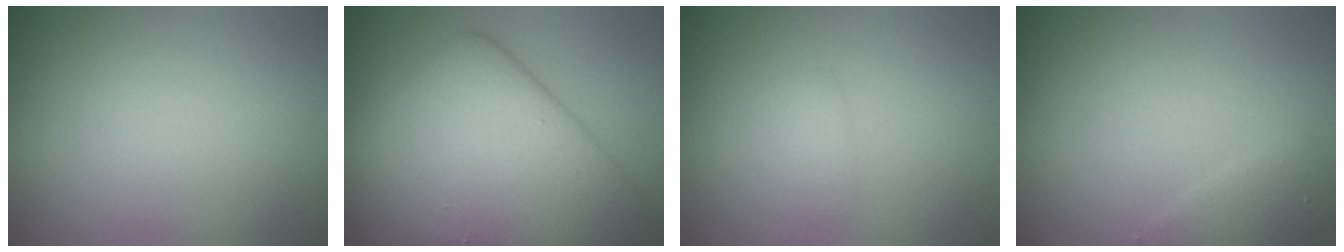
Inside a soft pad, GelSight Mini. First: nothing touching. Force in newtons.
{"total": 11.8, "press": 11.8, "slide": 0.4}
{"total": 1.3, "press": 1.3, "slide": 0.0}
{"total": 1.4, "press": 1.4, "slide": 0.1}